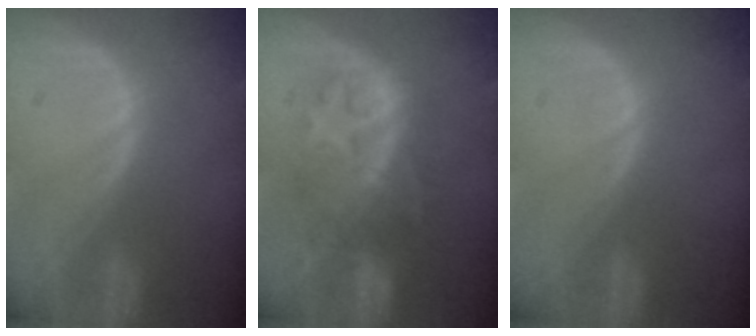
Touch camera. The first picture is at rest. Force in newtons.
{"total": 8.4, "press": 8.3, "slide": 1.1}
{"total": 0.0}